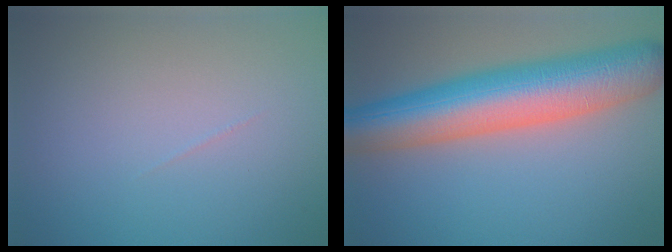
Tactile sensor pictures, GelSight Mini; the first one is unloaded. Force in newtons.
{"total": 10.9, "press": 10.9, "slide": 0.3}